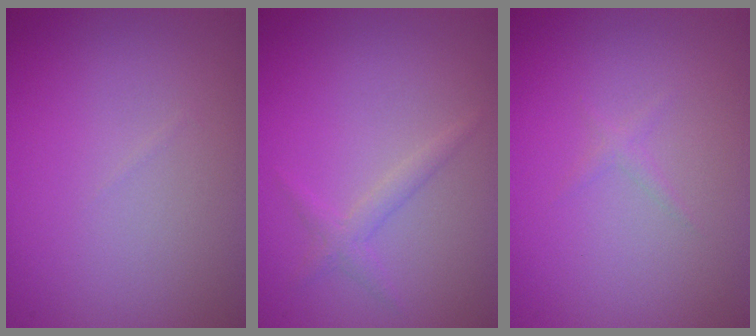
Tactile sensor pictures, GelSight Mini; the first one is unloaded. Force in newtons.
{"total": 1.4, "press": 1.4, "slide": 0.1}
{"total": 0.6, "press": 0.6, "slide": 0.1}